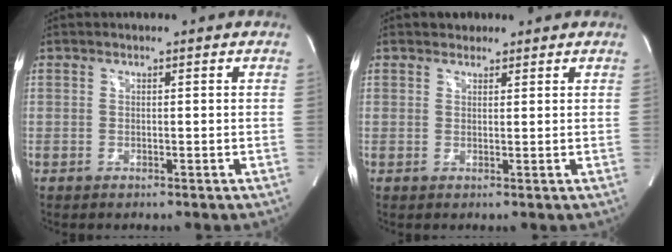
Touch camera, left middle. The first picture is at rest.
{"total": 2.0, "force": [1.5, 1.2, 0.3], "torque": [-0.007, 0.012, 0.023]}